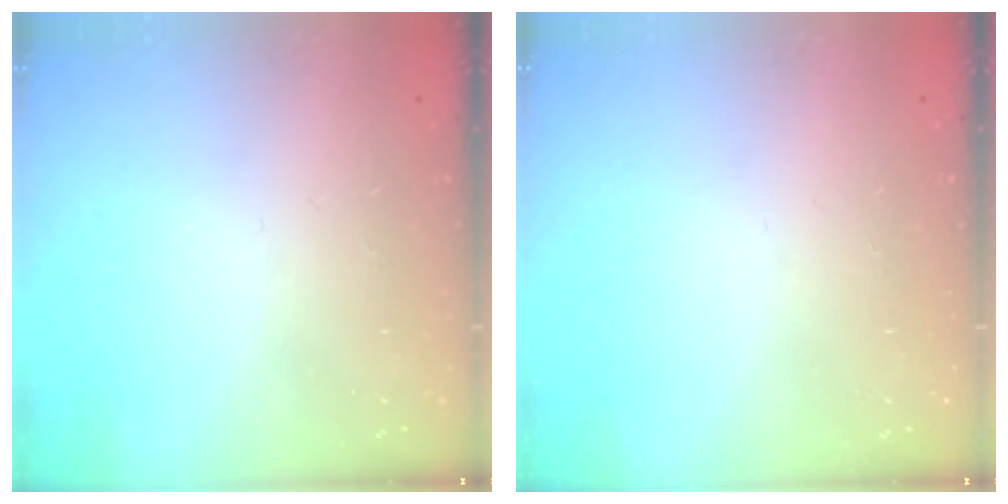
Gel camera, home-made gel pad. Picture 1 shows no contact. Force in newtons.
{"total": 0.0}